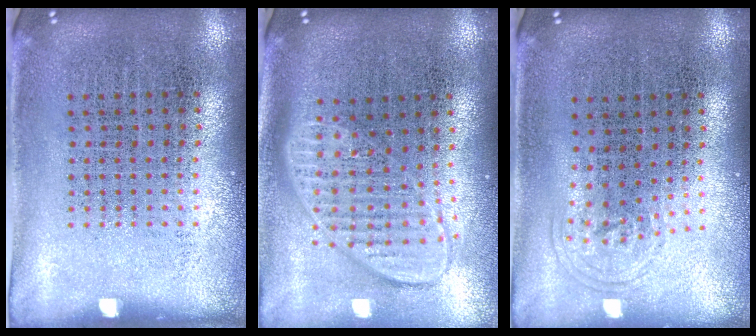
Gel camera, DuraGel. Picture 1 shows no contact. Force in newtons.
{"total": 1.8, "press": 1.5, "slide": 1.0}
{"total": 0.8, "press": 0.6, "slide": 0.6}